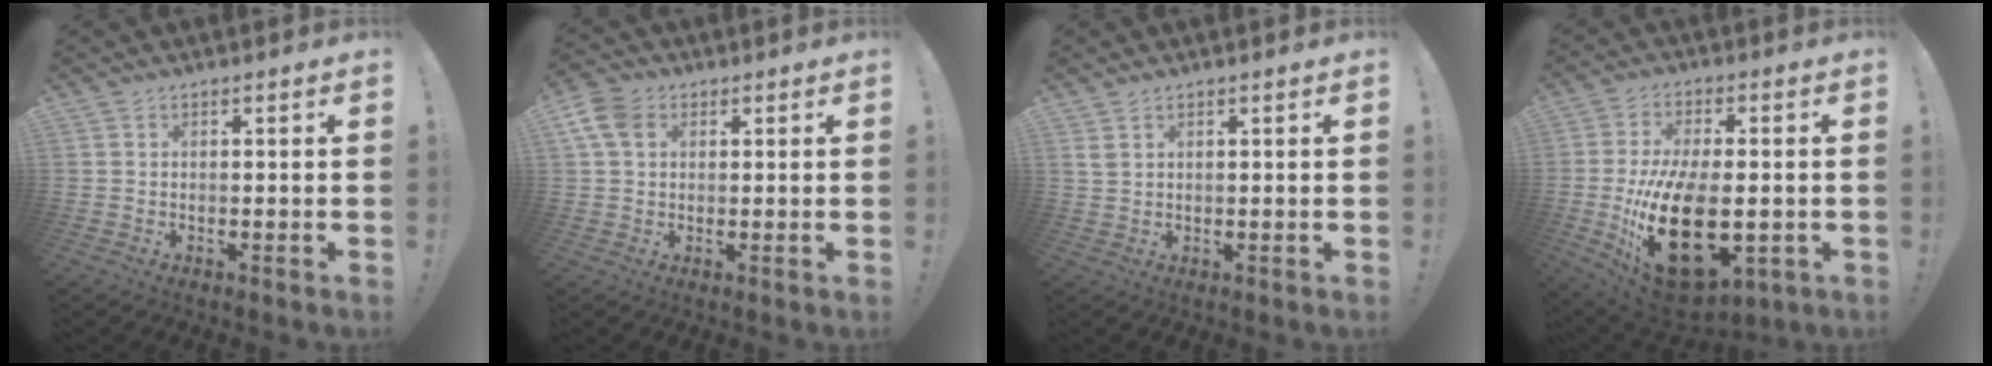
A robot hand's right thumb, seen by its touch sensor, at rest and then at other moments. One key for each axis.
{"total": 8.0, "fx": 3.3, "fy": 5.5, "fz": 4.7, "tx": -0.092, "ty": -0.003, "tz": 0.065}
{"total": 2.0, "fx": 1.2, "fy": 1.0, "fz": 1.2, "tx": -0.031, "ty": 0.003, "tz": 0.025}
{"total": 24.1, "fx": -3.9, "fy": 13.0, "fz": 20.0, "tx": -0.372, "ty": 0.003, "tz": -0.044}